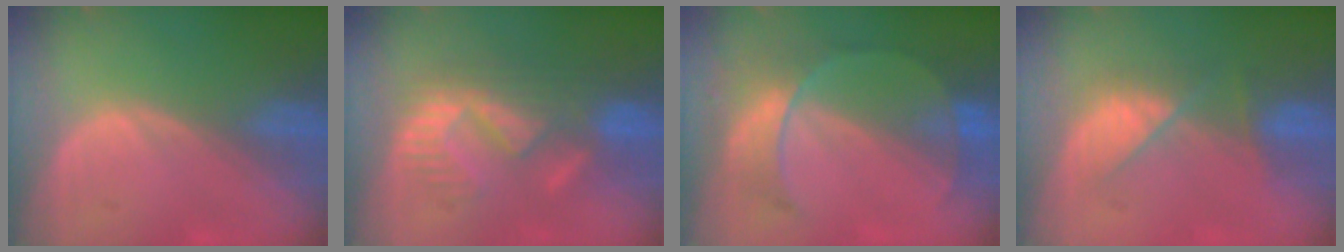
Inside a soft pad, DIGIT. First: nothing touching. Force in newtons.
{"total": 9.2, "press": 8.9, "slide": 2.3}
{"total": 7.3, "press": 7.0, "slide": 1.8}
{"total": 5.4, "press": 5.4, "slide": 0.5}